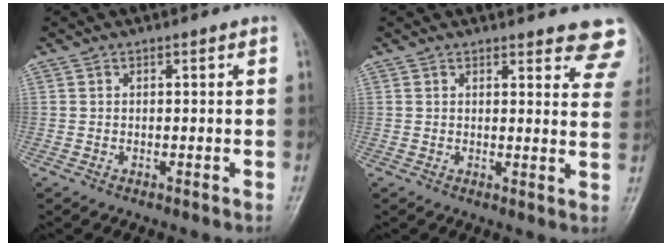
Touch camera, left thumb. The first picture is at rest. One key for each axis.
{"total": 9.7, "fx": 8.6, "fy": 2.7, "fz": 3.5, "tx": 0.003, "ty": -0.041, "tz": 0.070}